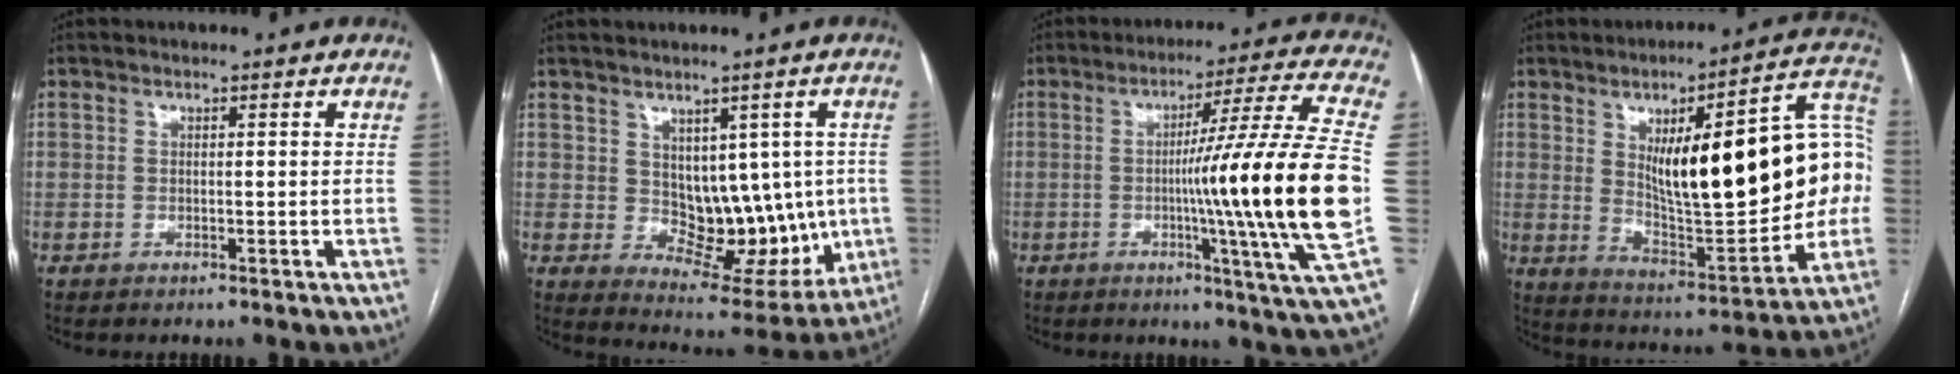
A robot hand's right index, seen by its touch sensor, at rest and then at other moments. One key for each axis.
{"total": 11.4, "fx": 0.3, "fy": 7.2, "fz": 8.9, "tx": -0.096, "ty": 0.010, "tz": 0.031}
{"total": 20.1, "fx": -2.4, "fy": -3.4, "fz": 19.7, "tx": -0.281, "ty": -0.016, "tz": -0.053}
{"total": 27.1, "fx": 2.8, "fy": 6.9, "fz": 26.1, "tx": -0.330, "ty": 0.037, "tz": 0.052}